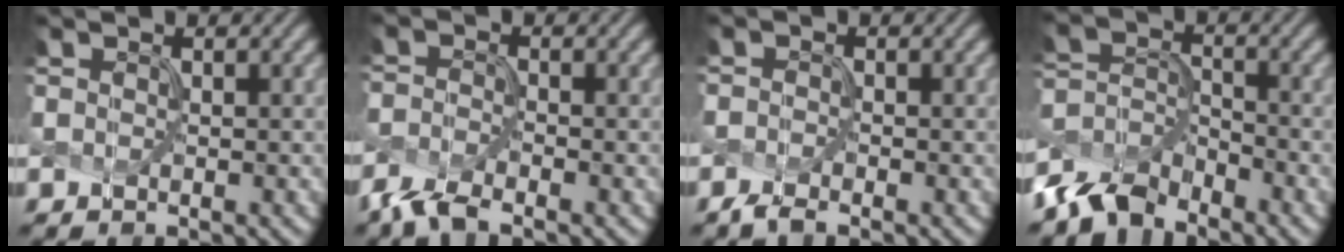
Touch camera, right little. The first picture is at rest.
{"total": 2.9, "force": [-2.6, 0.4, 1.2], "torque": [-0.037, -0.008, -0.057]}
{"total": 1.2, "force": [-1.2, 0.0, 0.3], "torque": [-0.013, -0.005, -0.022]}
{"total": 4.9, "force": [-4.5, 1.7, 1.0], "torque": [-0.019, 0.002, -0.091]}